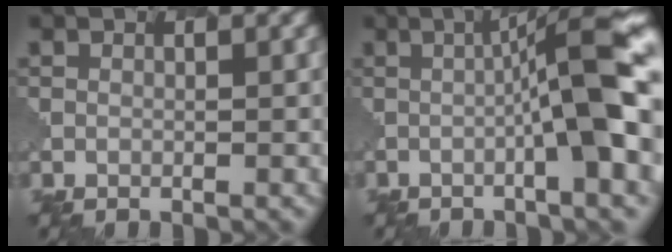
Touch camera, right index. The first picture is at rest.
{"total": 11.2, "force": [-1.0, 1.9, 11.0], "torque": [-0.131, 0.018, -0.020]}